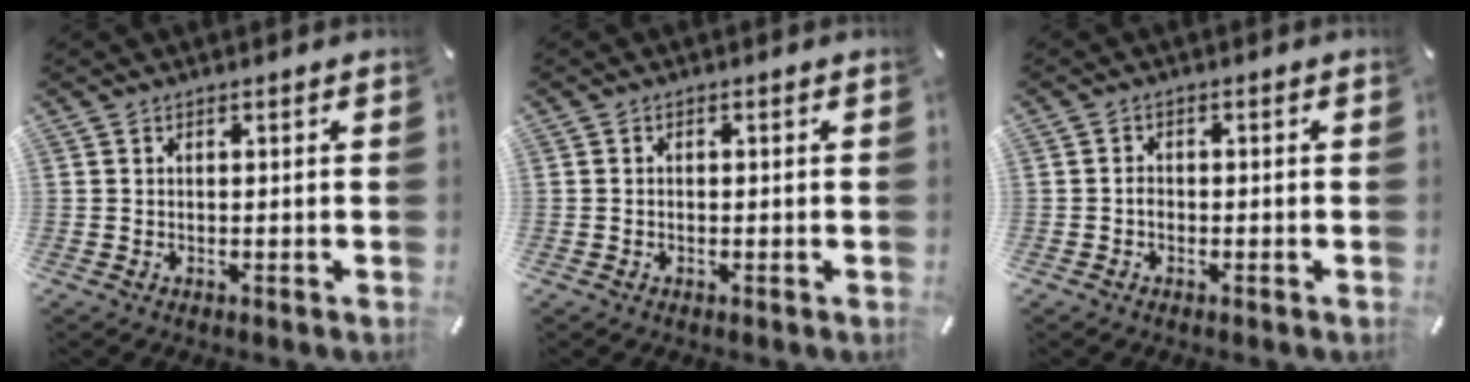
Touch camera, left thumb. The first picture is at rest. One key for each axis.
{"total": 0.7, "fx": -0.3, "fy": 0.4, "fz": 0.5, "tx": -0.009, "ty": 0.000, "tz": -0.005}
{"total": 1.4, "fx": -0.6, "fy": 1.1, "fz": 0.8, "tx": -0.016, "ty": 0.005, "tz": -0.012}